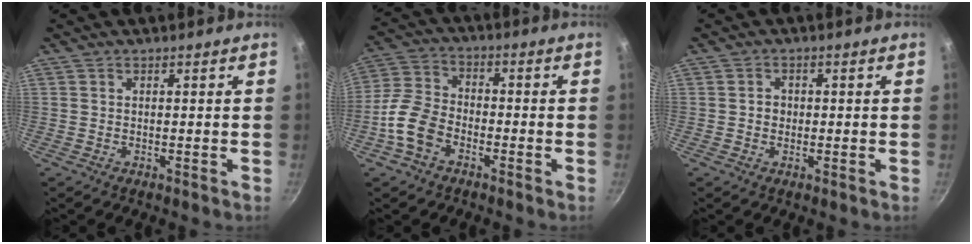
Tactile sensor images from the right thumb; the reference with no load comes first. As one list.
[{"total": 9.3, "force": [-4.2, 6.2, 5.6], "torque": [-0.099, 0.034, -0.094]}, {"total": 2.1, "force": [-0.1, 1.9, 1.0], "torque": [-0.007, 0.005, -0.004]}]